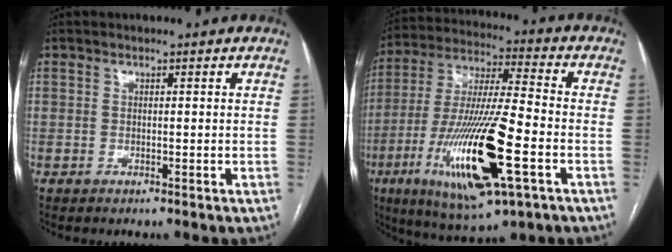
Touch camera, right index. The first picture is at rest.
{"total": 21.3, "force": [-7.7, 3.0, 19.6], "torque": [-0.406, -0.035, -0.131]}